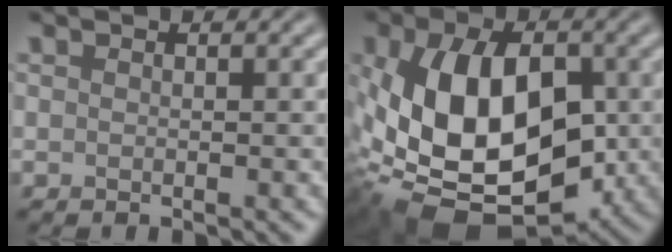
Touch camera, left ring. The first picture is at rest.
{"total": 14.3, "force": [-1.6, 9.1, 10.9], "torque": [-0.198, -0.017, -0.026]}